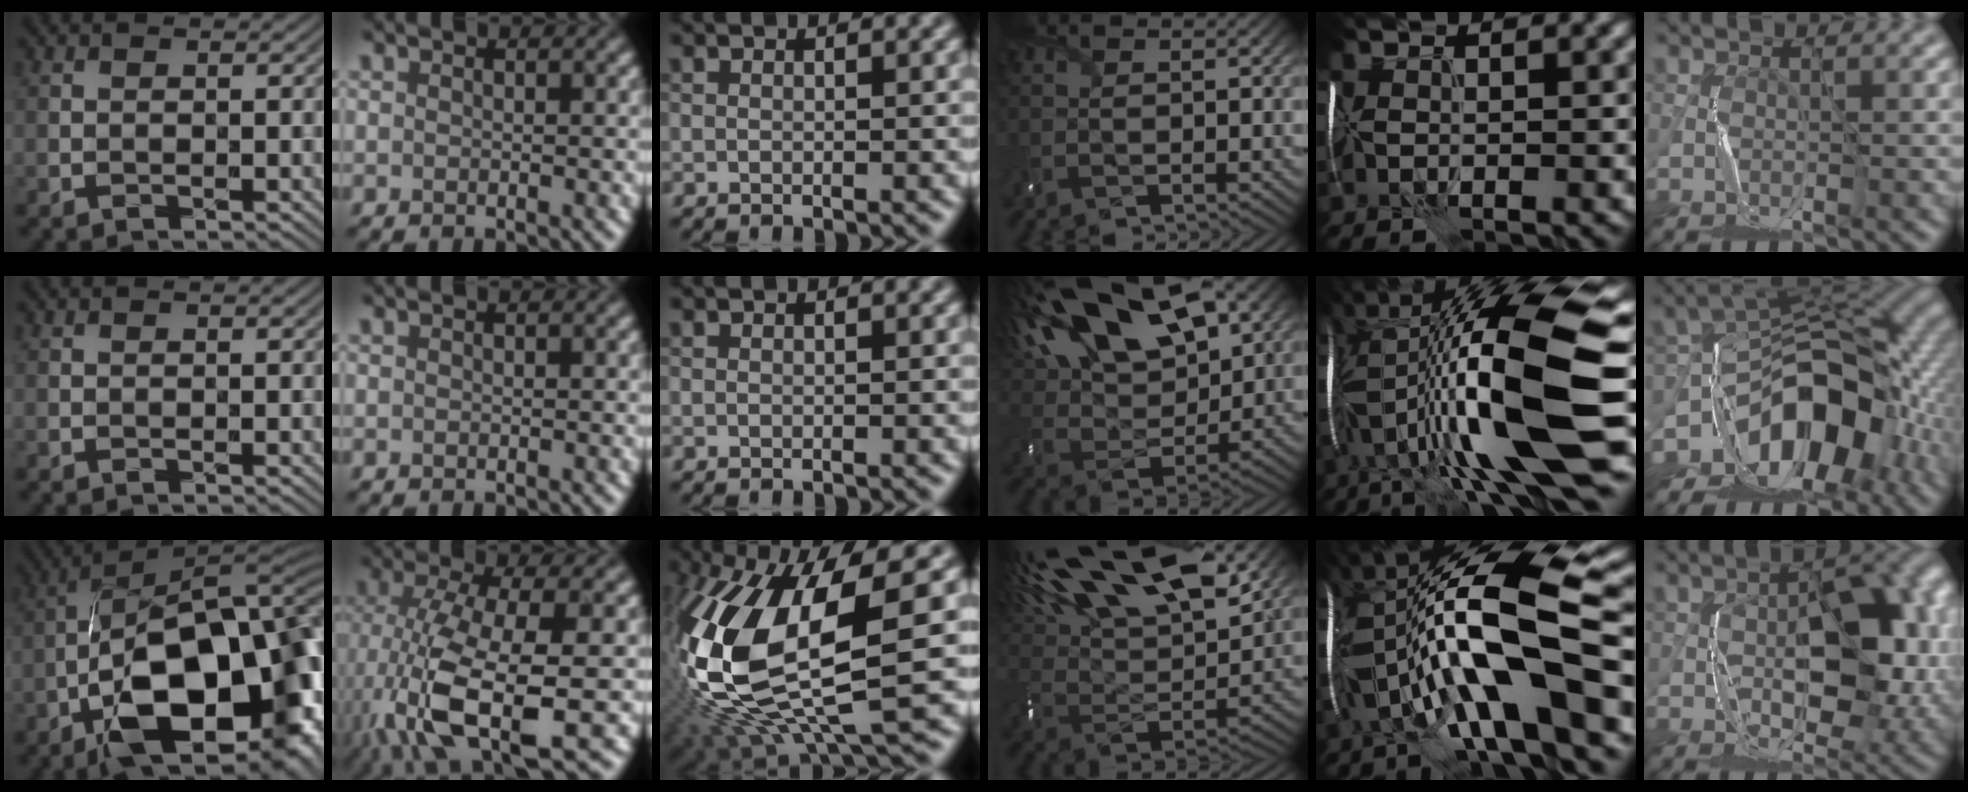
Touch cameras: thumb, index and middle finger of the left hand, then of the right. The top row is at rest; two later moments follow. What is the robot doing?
{"motion": "wrap", "object": "thread"}